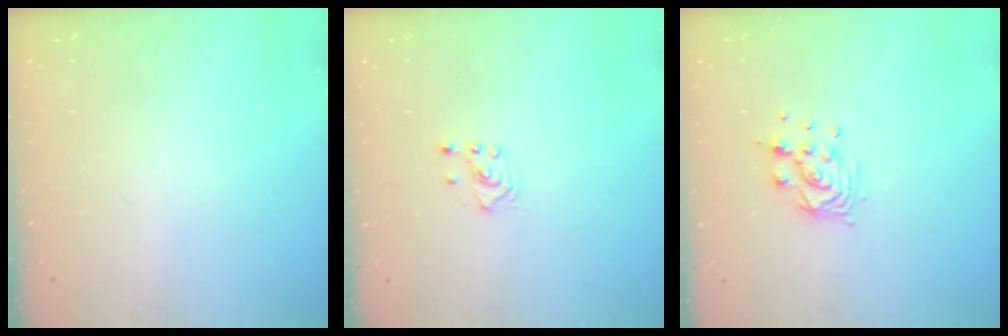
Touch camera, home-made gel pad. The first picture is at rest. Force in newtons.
{"total": 2.1, "press": 2.1, "slide": 0.2}
{"total": 9.6, "press": 9.6, "slide": 0.5}